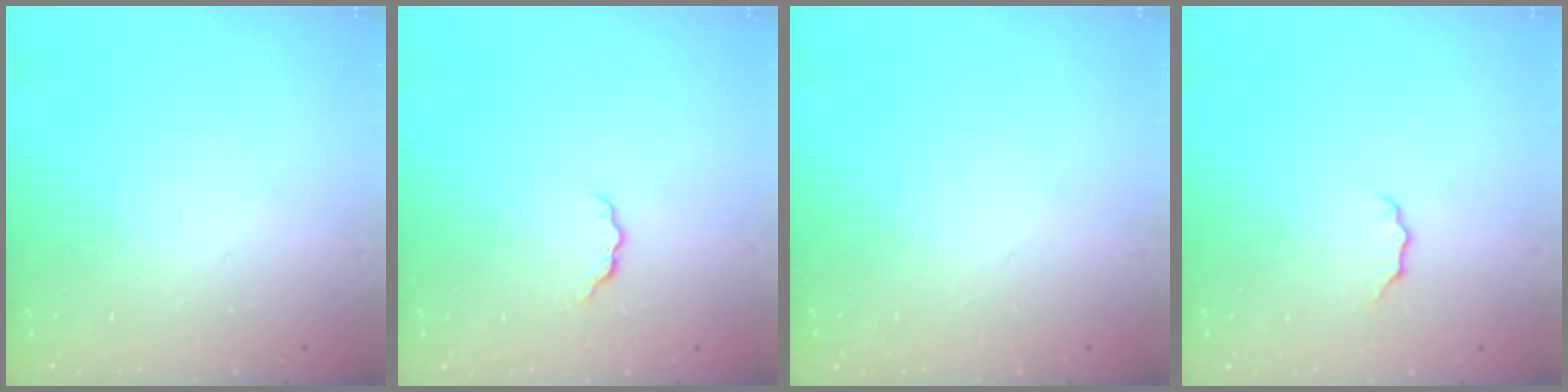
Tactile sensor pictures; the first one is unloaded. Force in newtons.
{"total": 4.3, "press": 4.2, "slide": 0.4}
{"total": 0.0}
{"total": 3.7, "press": 3.6, "slide": 0.6}